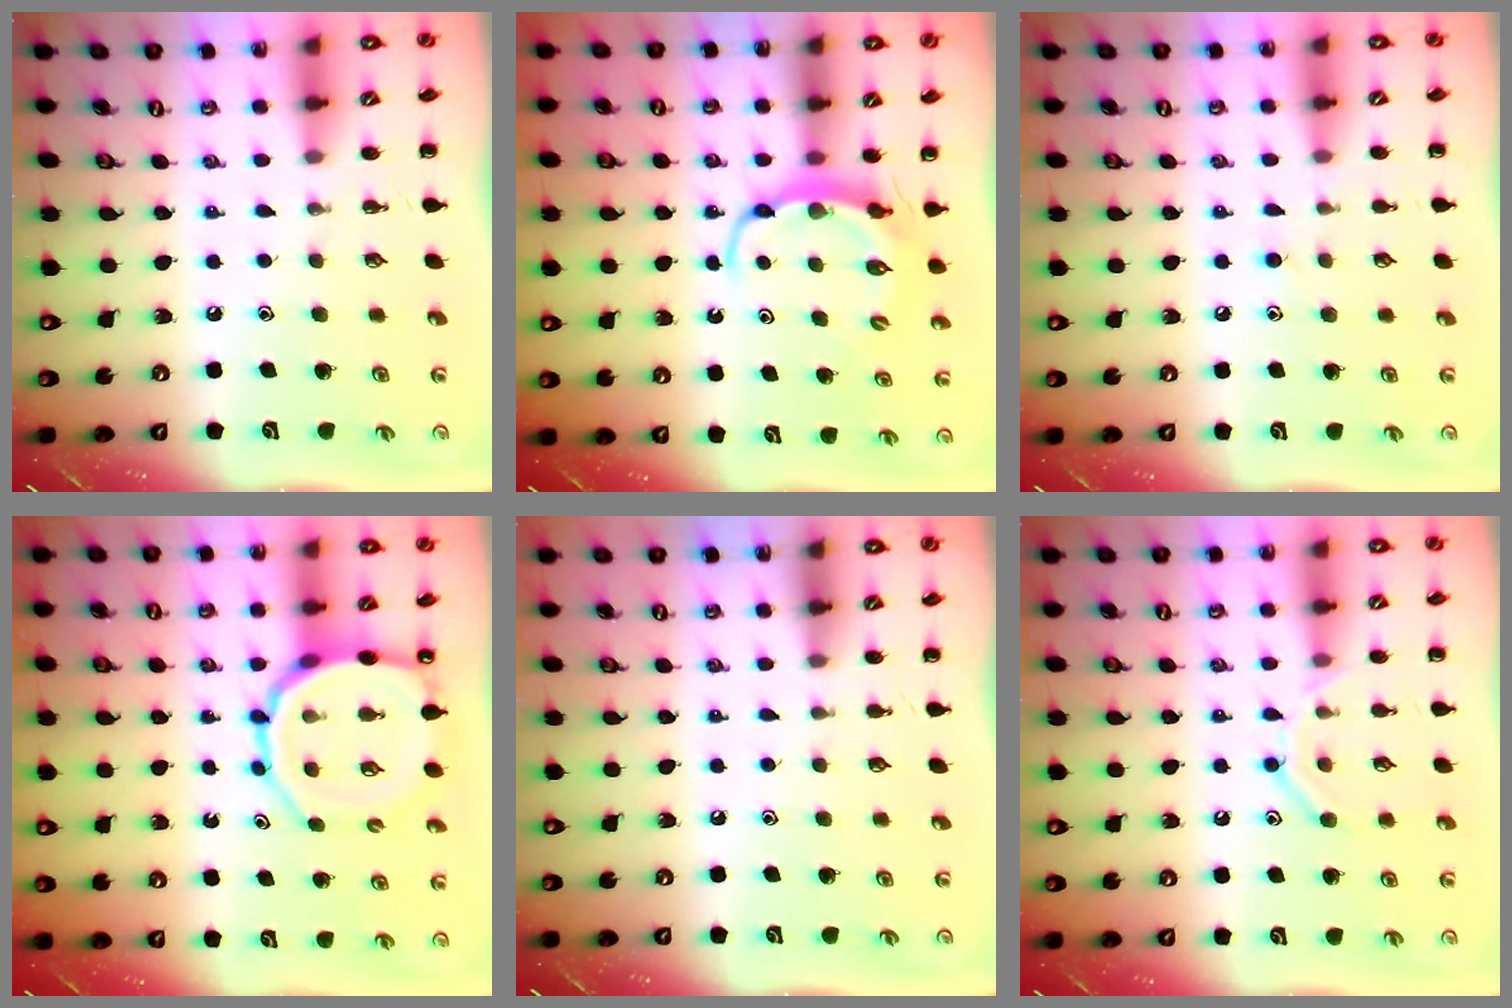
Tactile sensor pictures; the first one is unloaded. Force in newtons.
{"total": 5.9, "press": 5.9, "slide": 0.6}
{"total": 6.7, "press": 6.3, "slide": 2.4}
{"total": 10.4, "press": 10.0, "slide": 3.0}
{"total": 0.9, "press": 0.9, "slide": 0.2}
{"total": 10.5, "press": 10.4, "slide": 1.2}